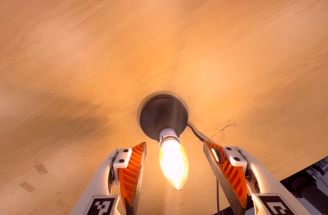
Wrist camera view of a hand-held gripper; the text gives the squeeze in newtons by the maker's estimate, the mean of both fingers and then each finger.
{"total": 0.0}